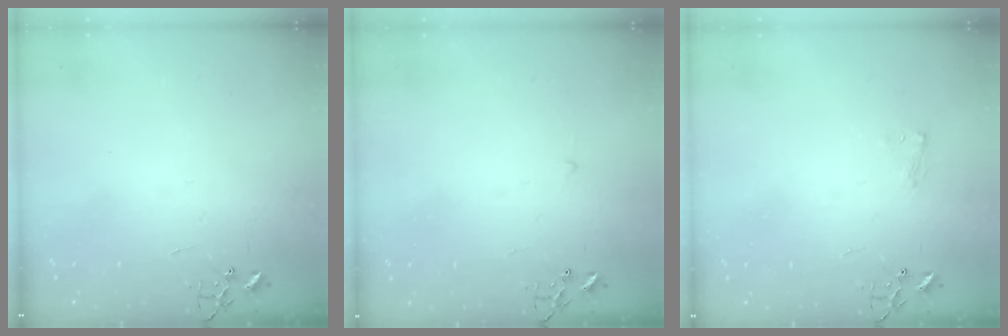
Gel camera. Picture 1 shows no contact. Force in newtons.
{"total": 2.3, "press": 2.3, "slide": 0.3}
{"total": 5.7, "press": 5.7, "slide": 0.7}